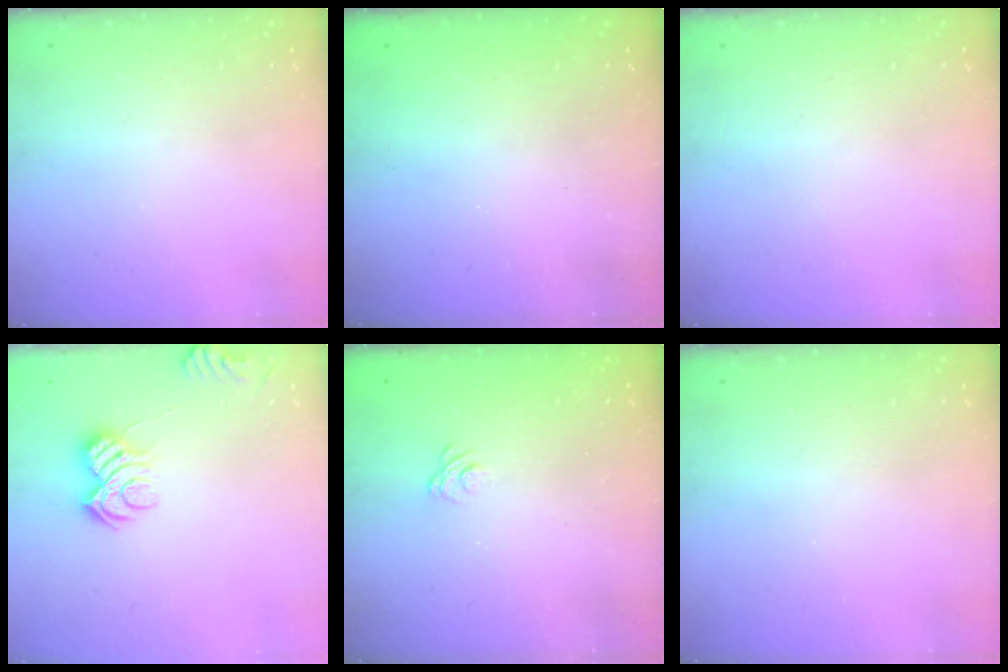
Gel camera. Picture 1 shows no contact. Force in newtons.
{"total": 2.4, "press": 2.3, "slide": 0.8}
{"total": 0.0}
{"total": 7.9, "press": 7.8, "slide": 1.2}
{"total": 2.1, "press": 1.8, "slide": 1.1}
{"total": 0.0}